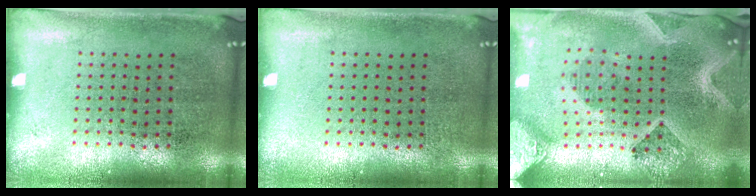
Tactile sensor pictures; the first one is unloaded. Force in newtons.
{"total": 0.0}
{"total": 4.1, "press": 3.2, "slide": 2.5}